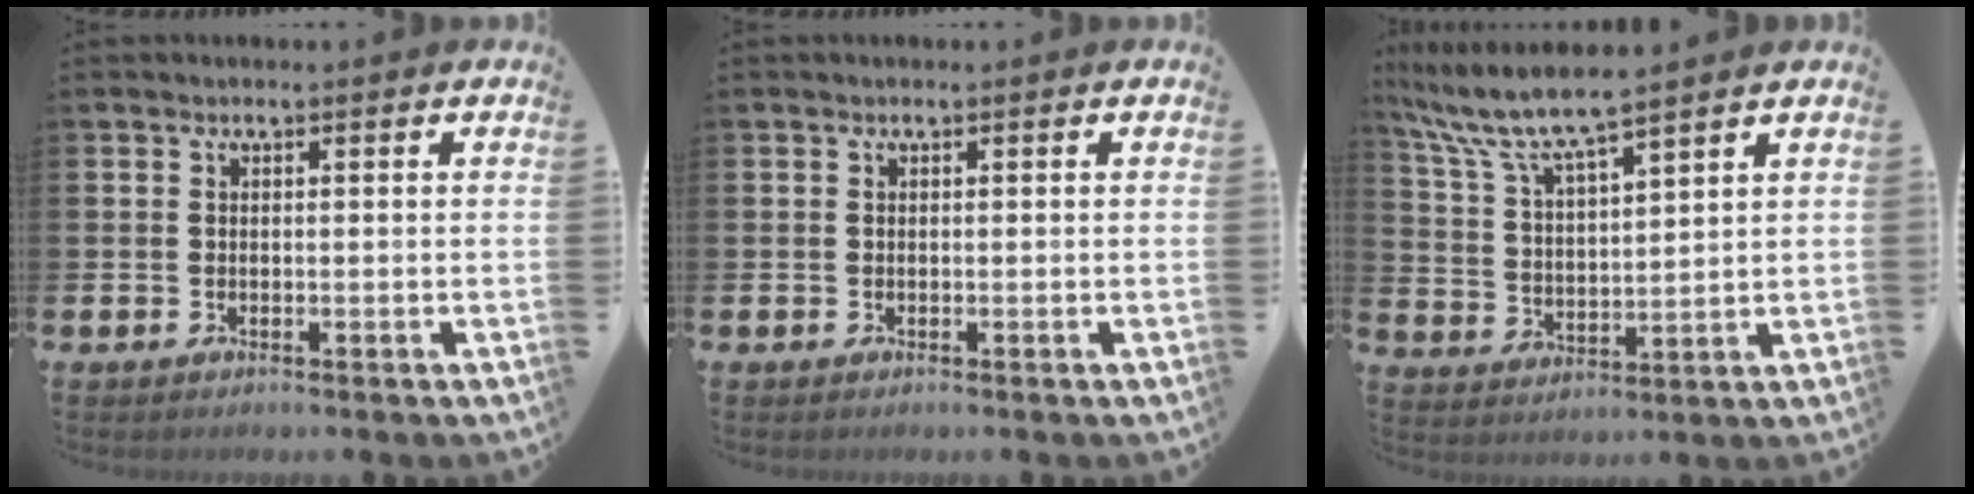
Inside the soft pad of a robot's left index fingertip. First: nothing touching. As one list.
[{"total": 0.0}, {"total": 7.3, "force": [6.6, 0.4, 3.0], "torque": [-0.091, -0.034, 0.115]}]